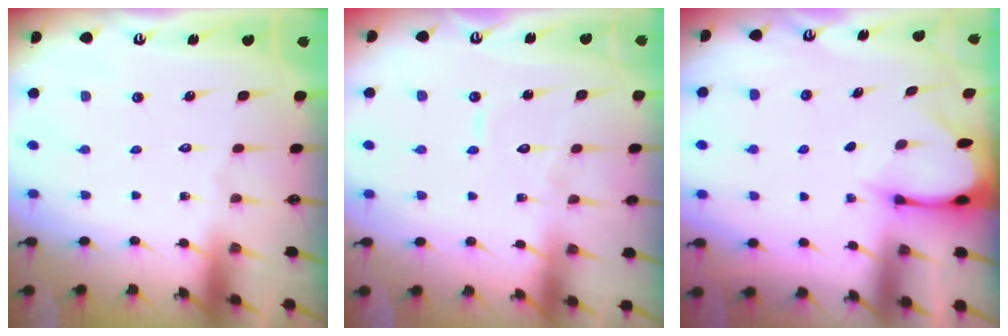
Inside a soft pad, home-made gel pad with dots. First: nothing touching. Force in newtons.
{"total": 5.1, "press": 5.0, "slide": 0.5}
{"total": 2.6, "press": 2.6, "slide": 0.3}